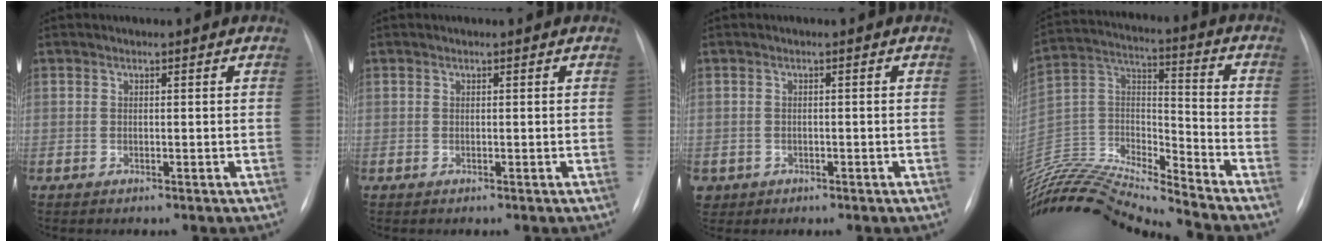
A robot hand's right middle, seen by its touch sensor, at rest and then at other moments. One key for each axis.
{"total": 0.0}
{"total": 2.6, "fx": -1.1, "fy": 2.3, "fz": 0.3, "tx": -0.003, "ty": 0.004, "tz": -0.014}
{"total": 21.2, "fx": -20.1, "fy": -0.6, "fz": 6.5, "tx": -0.138, "ty": 0.013, "tz": -0.362}